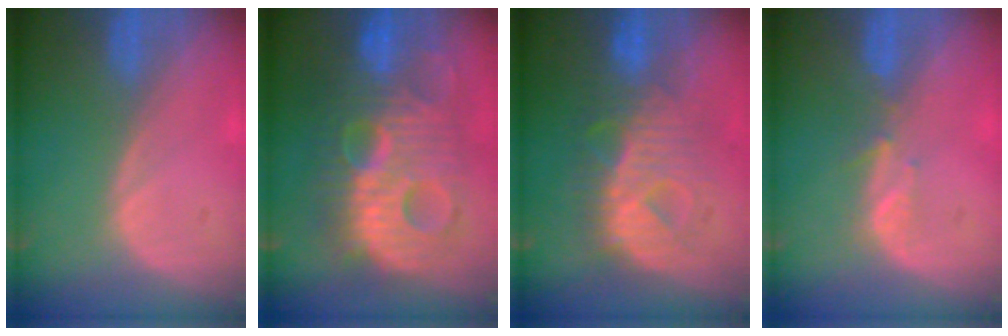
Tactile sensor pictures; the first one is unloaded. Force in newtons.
{"total": 13.6, "press": 13.5, "slide": 1.2}
{"total": 9.0, "press": 9.0, "slide": 0.3}
{"total": 1.9, "press": 1.8, "slide": 0.7}